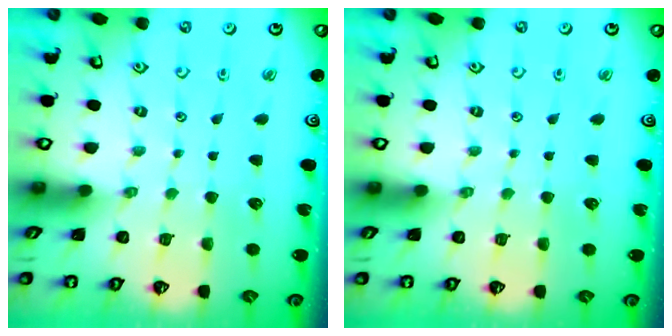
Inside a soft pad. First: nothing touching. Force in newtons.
{"total": 0.0}